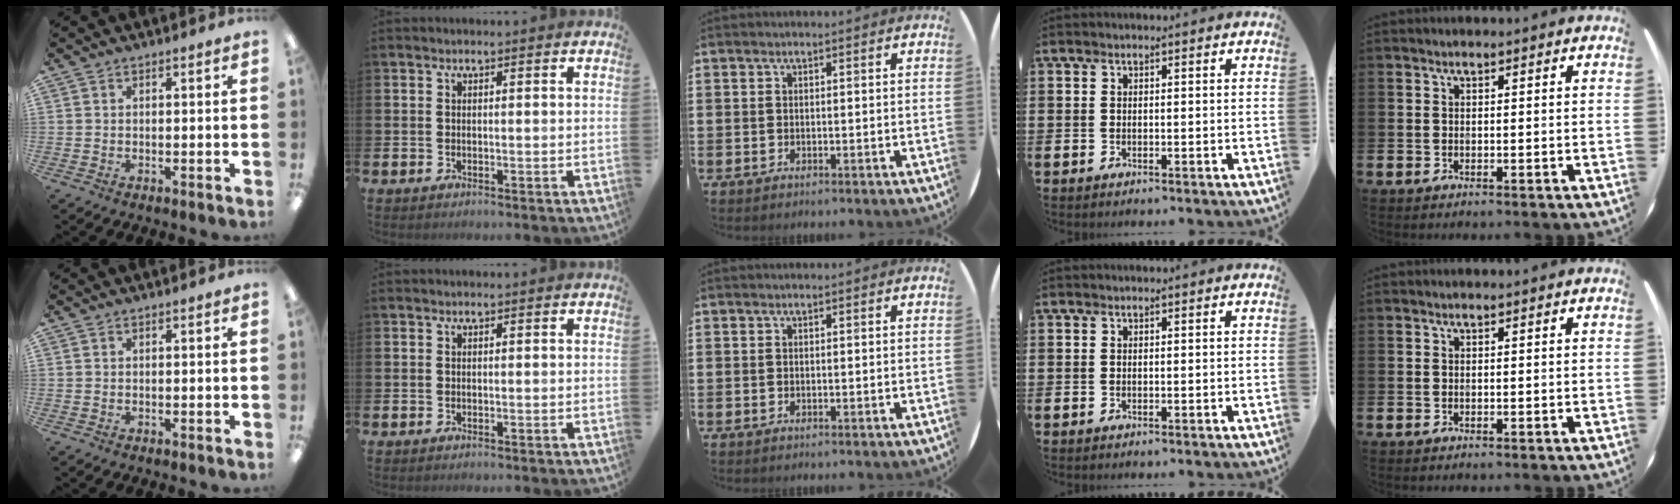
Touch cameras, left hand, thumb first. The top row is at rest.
{}